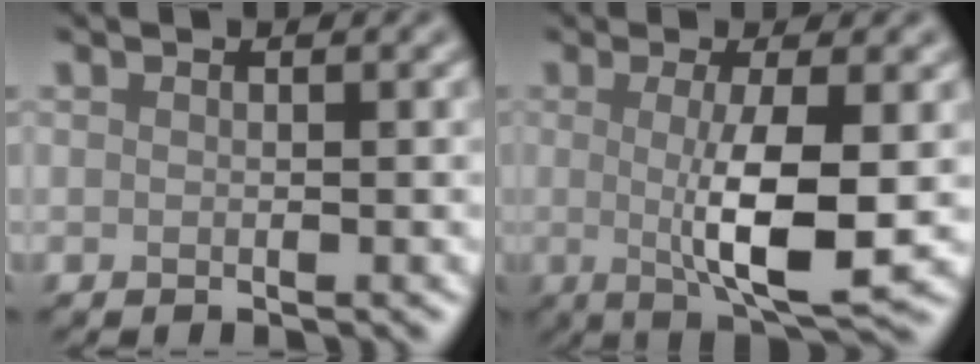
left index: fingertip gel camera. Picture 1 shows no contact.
{"total": 6.5, "force": [-0.3, 1.3, 6.4], "torque": [-0.105, -0.010, -0.002]}